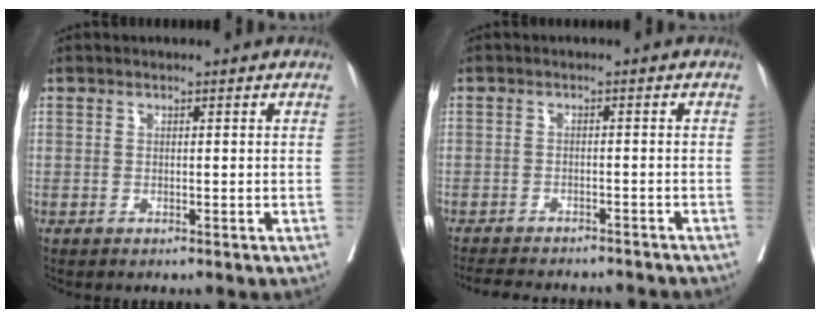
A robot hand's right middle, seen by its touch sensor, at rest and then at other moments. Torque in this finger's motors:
{"motor_torque": [0.10, -0.18, 0.05, 0.03]}